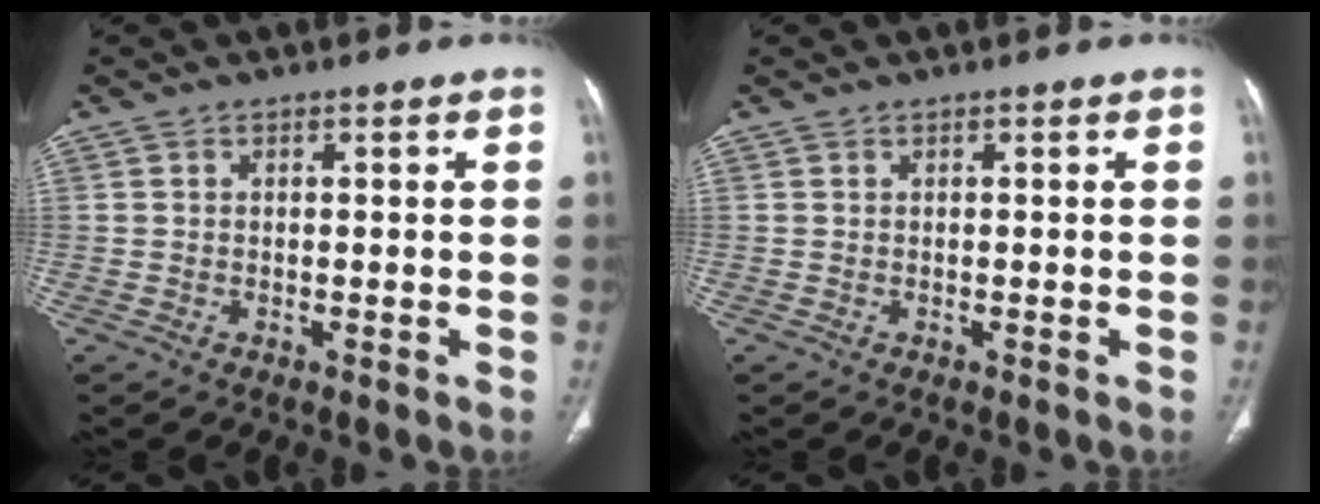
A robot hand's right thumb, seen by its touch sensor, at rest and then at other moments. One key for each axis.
{"total": 0.0}